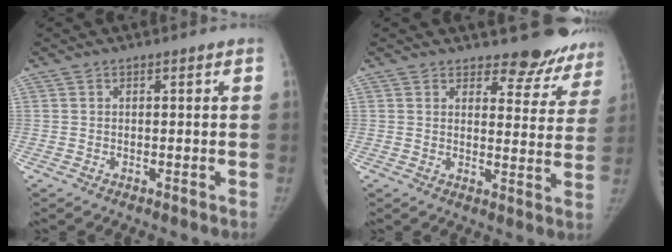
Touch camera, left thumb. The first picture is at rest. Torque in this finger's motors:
{"motor_torque": [0.71, -0.08, 0.81, -0.96, 0.07]}